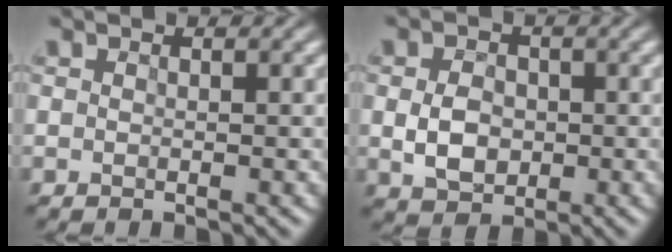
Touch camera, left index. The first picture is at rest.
{"total": 3.3, "force": [-0.5, 2.4, 2.3], "torque": [-0.050, 0.002, -0.001]}